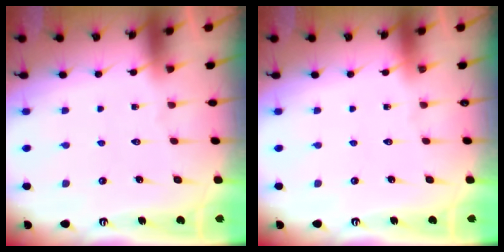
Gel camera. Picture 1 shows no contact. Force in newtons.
{"total": 0.0}